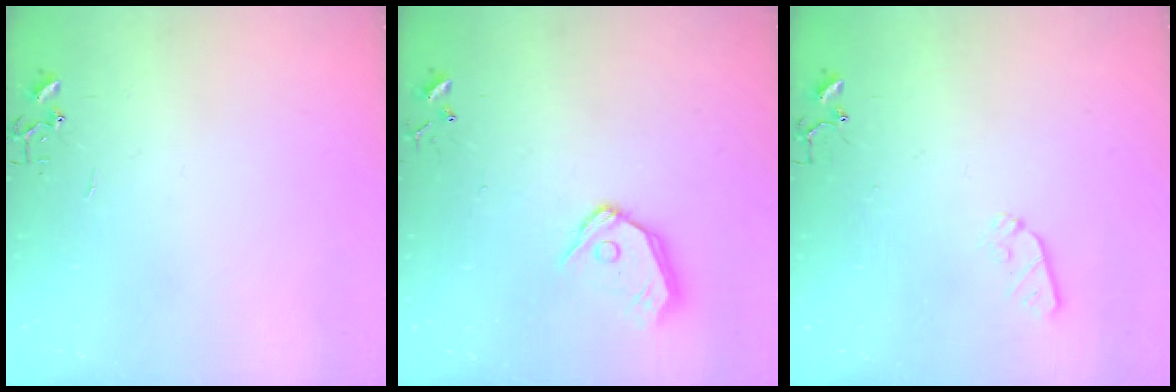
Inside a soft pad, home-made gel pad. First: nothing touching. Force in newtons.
{"total": 11.5, "press": 11.4, "slide": 1.7}
{"total": 5.2, "press": 5.1, "slide": 0.7}